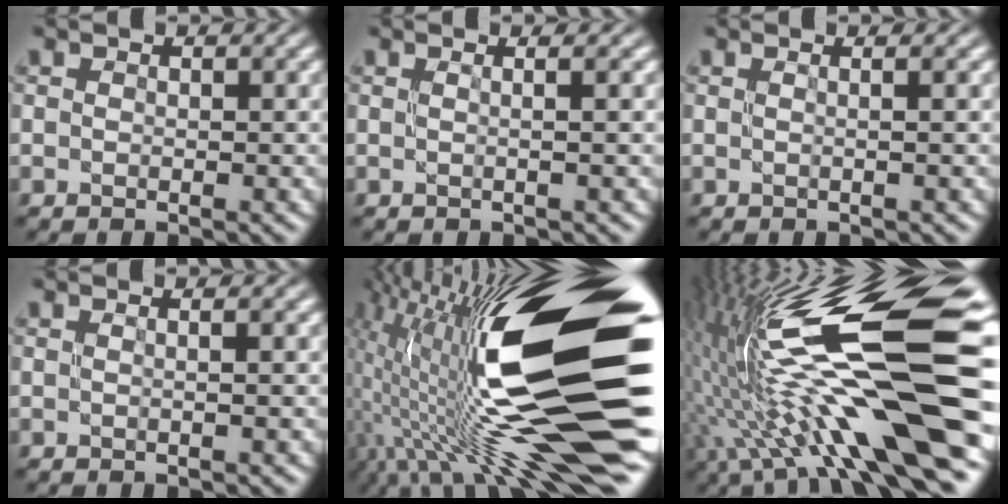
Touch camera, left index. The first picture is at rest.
{"total": 1.9, "force": [0.7, 0.4, 1.7], "torque": [-0.012, 0.005, -0.008]}
{"total": 1.1, "force": [0.4, 0.0, 1.0], "torque": [-0.008, 0.001, 0.000]}
{"total": 0.8, "force": [0.3, -0.1, 0.7], "torque": [-0.009, -0.001, 0.002]}
{"total": 20.8, "force": [1.1, 6.7, 19.6], "torque": [-0.344, -0.008, 0.002]}
{"total": 17.8, "force": [1.6, 4.6, 17.1], "torque": [-0.291, 0.011, 0.028]}